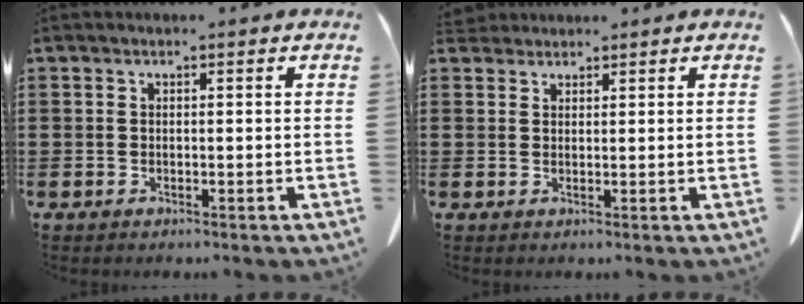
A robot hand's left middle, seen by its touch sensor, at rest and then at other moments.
{"total": 2.0, "force": [1.8, 0.6, 0.2], "torque": [-0.011, 0.002, 0.038]}